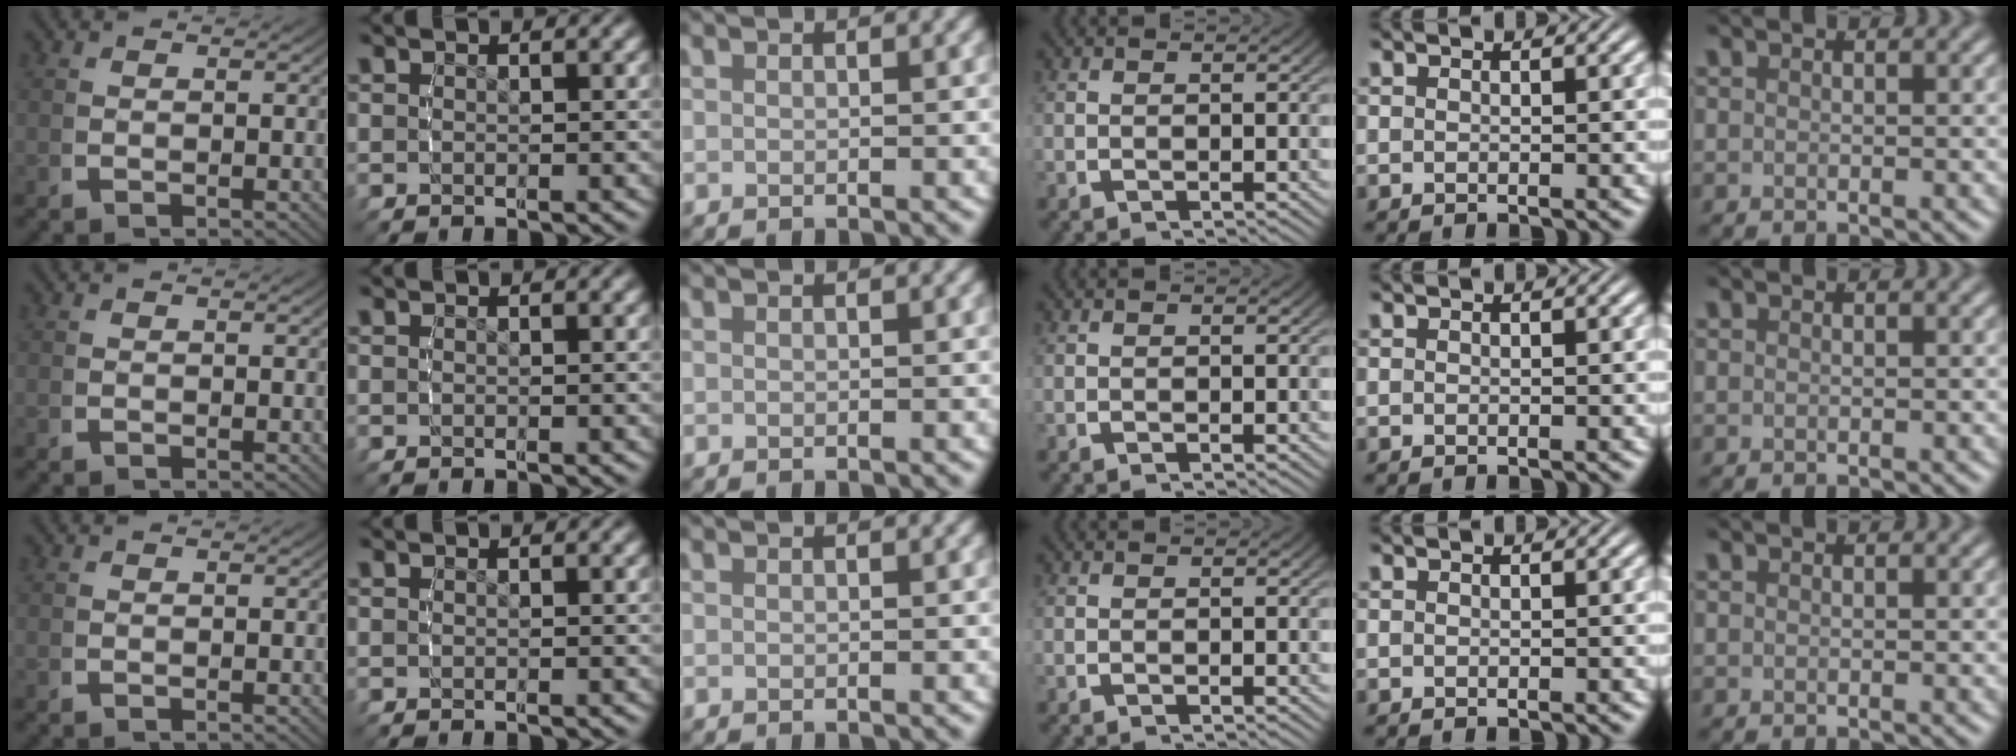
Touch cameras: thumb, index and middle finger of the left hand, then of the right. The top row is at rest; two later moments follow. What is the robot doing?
{"motion": "reach", "object": "paper towel"}